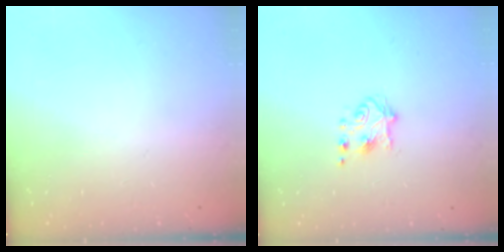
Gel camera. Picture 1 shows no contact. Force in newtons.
{"total": 5.3, "press": 5.2, "slide": 0.8}